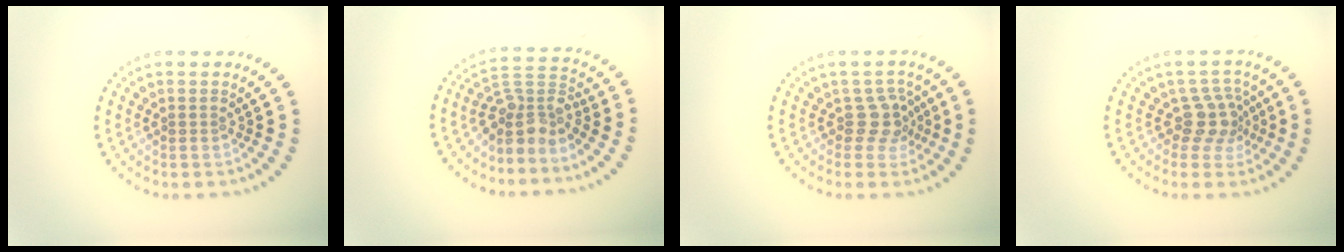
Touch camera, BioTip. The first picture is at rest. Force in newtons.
{"total": 3.7, "press": 2.7, "slide": 2.5}
{"total": 2.6, "press": 2.0, "slide": 1.6}
{"total": 2.9, "press": 2.2, "slide": 2.0}